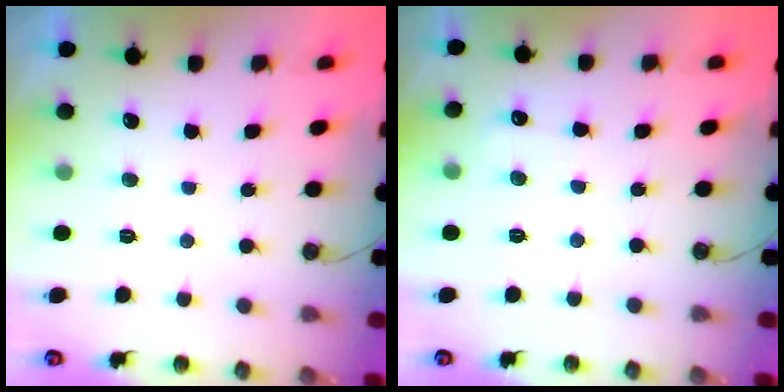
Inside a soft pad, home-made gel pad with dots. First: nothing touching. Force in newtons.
{"total": 3.9, "press": 3.8, "slide": 0.6}